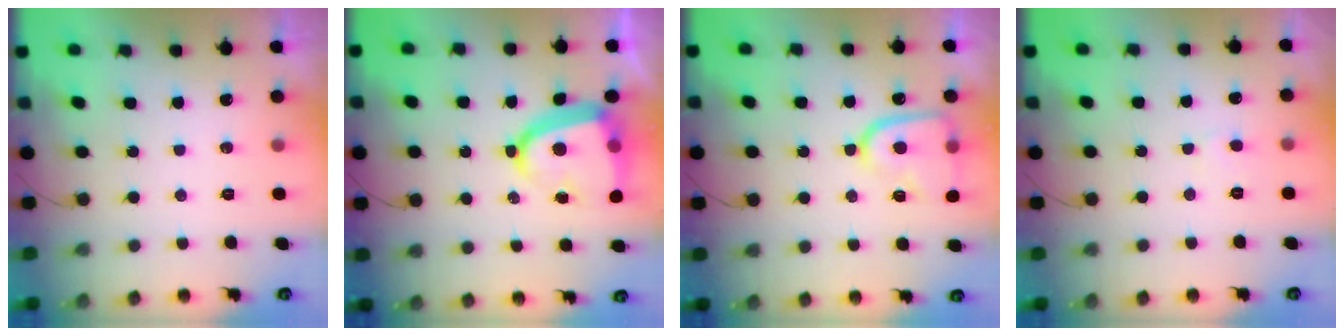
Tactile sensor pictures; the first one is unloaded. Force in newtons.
{"total": 15.7, "press": 15.6, "slide": 1.5}
{"total": 13.3, "press": 13.3, "slide": 1.3}
{"total": 3.8, "press": 3.8, "slide": 0.4}